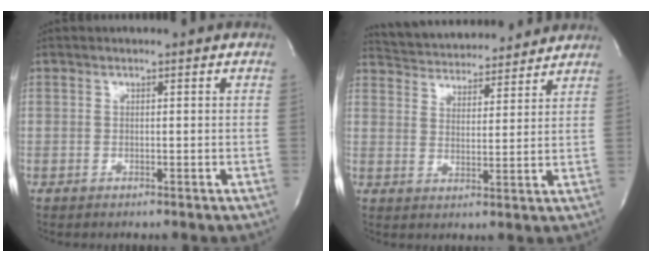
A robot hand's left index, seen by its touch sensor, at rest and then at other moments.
{"total": 14.9, "force": [14.1, 3.1, 3.7], "torque": [-0.061, 0.019, 0.206]}